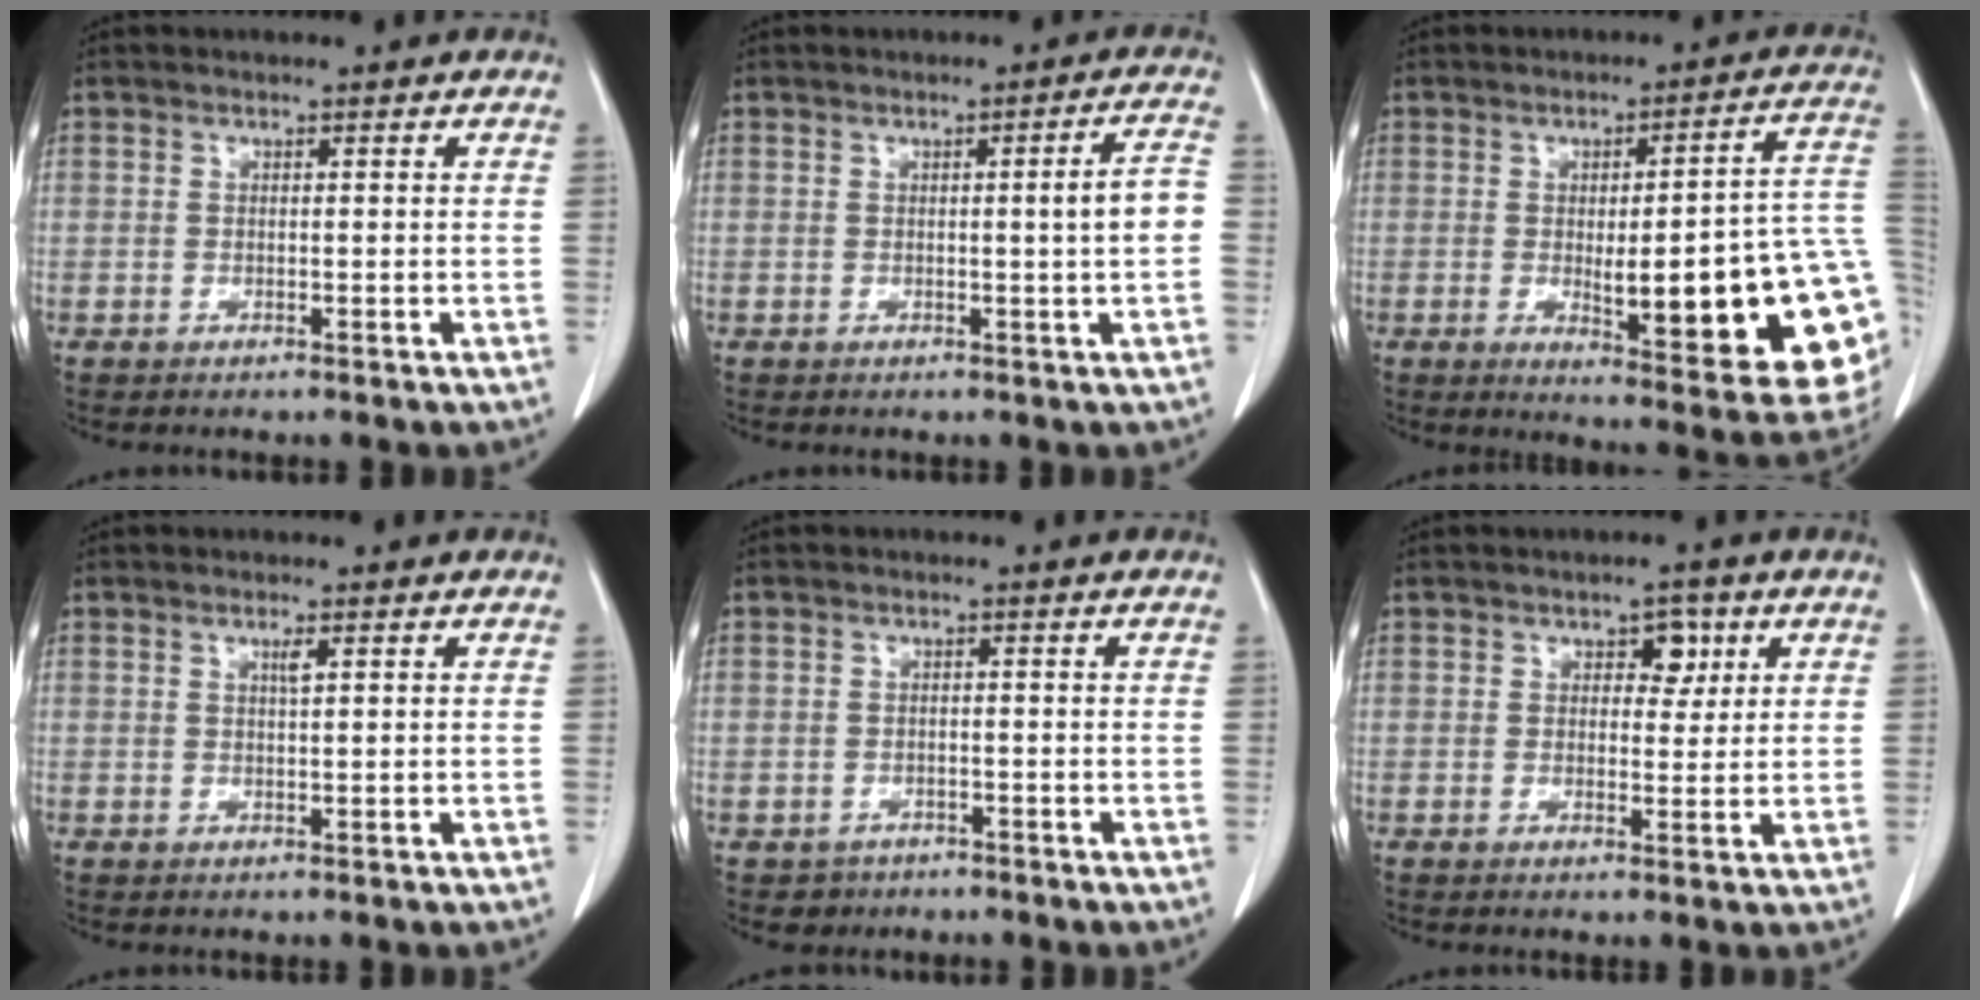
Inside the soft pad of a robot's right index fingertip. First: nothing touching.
{"total": 4.6, "force": [-0.3, -0.5, 4.5], "torque": [-0.060, 0.004, -0.006]}
{"total": 23.0, "force": [-3.0, 3.7, 22.5], "torque": [-0.201, 0.002, -0.027]}
{"total": 1.0, "force": [0.5, 0.0, 0.9], "torque": [-0.019, -0.001, 0.009]}
{"total": 2.4, "force": [-1.4, 2.0, -0.2], "torque": [0.001, 0.010, -0.021]}
{"total": 3.3, "force": [1.4, 2.0, 2.2], "torque": [-0.024, 0.006, 0.019]}